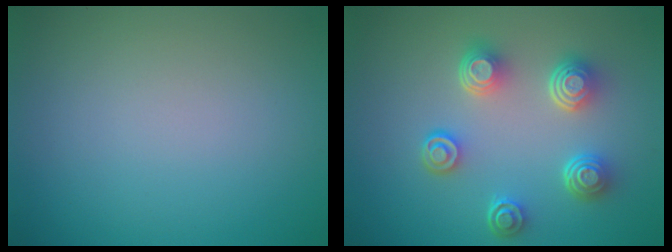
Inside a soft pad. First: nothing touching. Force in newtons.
{"total": 5.1, "press": 3.8, "slide": 3.4}